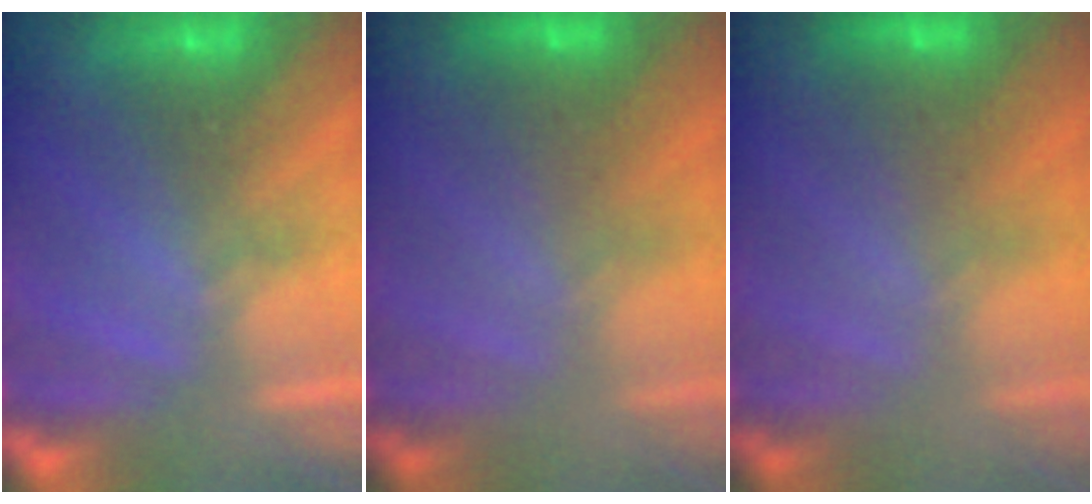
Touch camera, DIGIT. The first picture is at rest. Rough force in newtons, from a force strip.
{"total": 2.5}
{"total": 2.5}